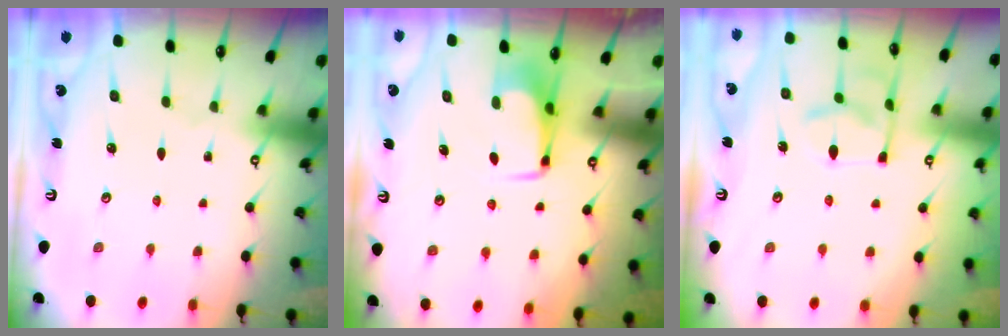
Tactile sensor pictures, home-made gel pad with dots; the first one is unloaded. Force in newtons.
{"total": 3.3, "press": 3.3, "slide": 0.4}
{"total": 4.2, "press": 4.1, "slide": 0.5}